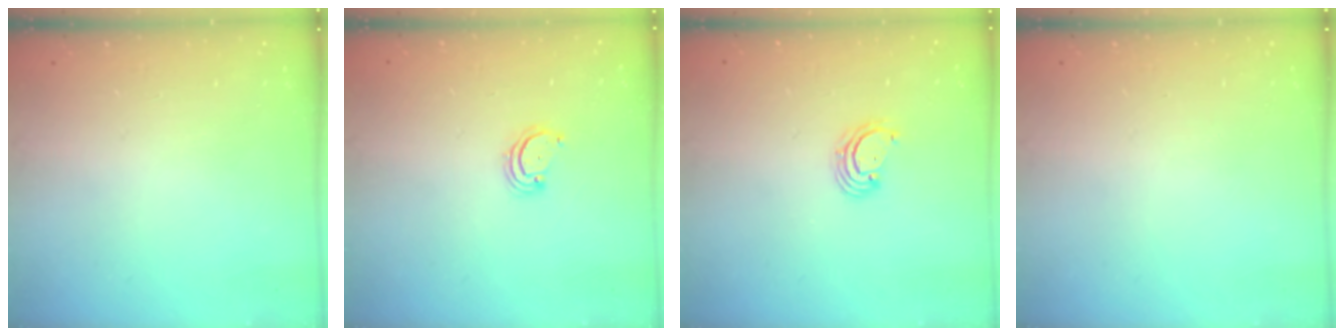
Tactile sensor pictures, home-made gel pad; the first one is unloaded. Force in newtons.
{"total": 2.3, "press": 2.2, "slide": 0.2}
{"total": 2.4, "press": 2.4, "slide": 0.2}
{"total": 0.0}